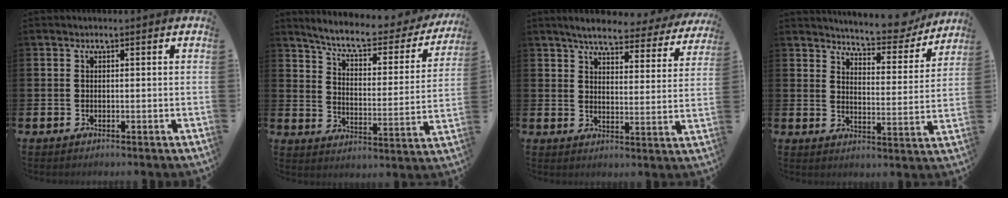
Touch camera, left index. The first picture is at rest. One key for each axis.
{"total": 7.2, "fx": 6.3, "fy": 1.6, "fz": 3.0, "tx": -0.081, "ty": -0.045, "tz": 0.102}
{"total": 5.2, "fx": 4.9, "fy": 0.7, "fz": 1.6, "tx": -0.045, "ty": -0.029, "tz": 0.079}
{"total": 6.7, "fx": 6.5, "fy": 0.8, "fz": 1.0, "tx": -0.036, "ty": -0.050, "tz": 0.113}